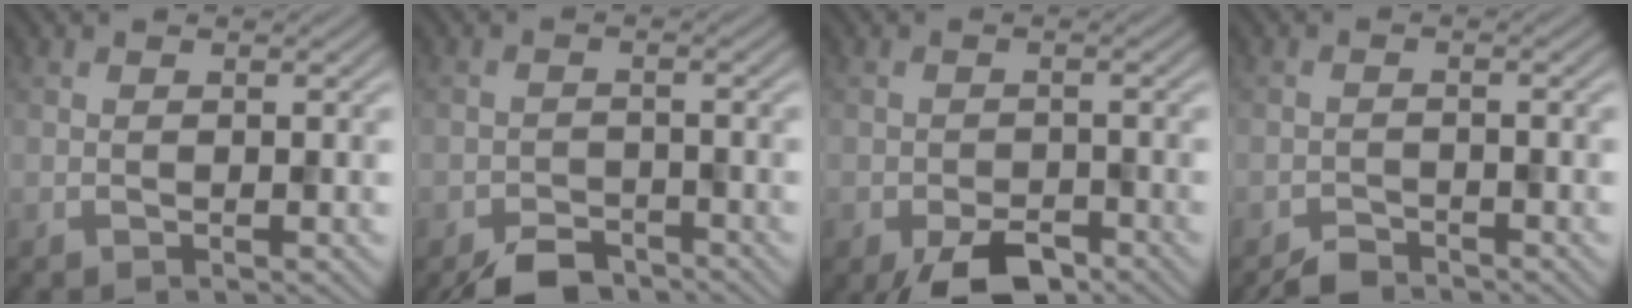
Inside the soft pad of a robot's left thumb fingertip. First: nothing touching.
{"total": 4.5, "force": [-3.7, 1.8, 1.8], "torque": [-0.029, -0.004, -0.068]}
{"total": 5.7, "force": [-3.9, 2.7, 3.2], "torque": [-0.050, -0.007, -0.062]}
{"total": 2.3, "force": [-2.1, 0.6, 0.6], "torque": [-0.009, 0.002, -0.042]}